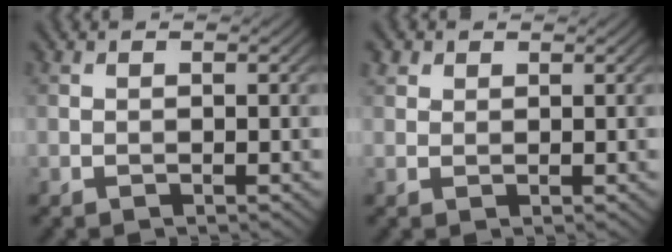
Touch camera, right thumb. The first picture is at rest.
{"total": 1.3, "force": [0.9, 0.9, 0.3], "torque": [-0.009, 0.006, 0.020]}